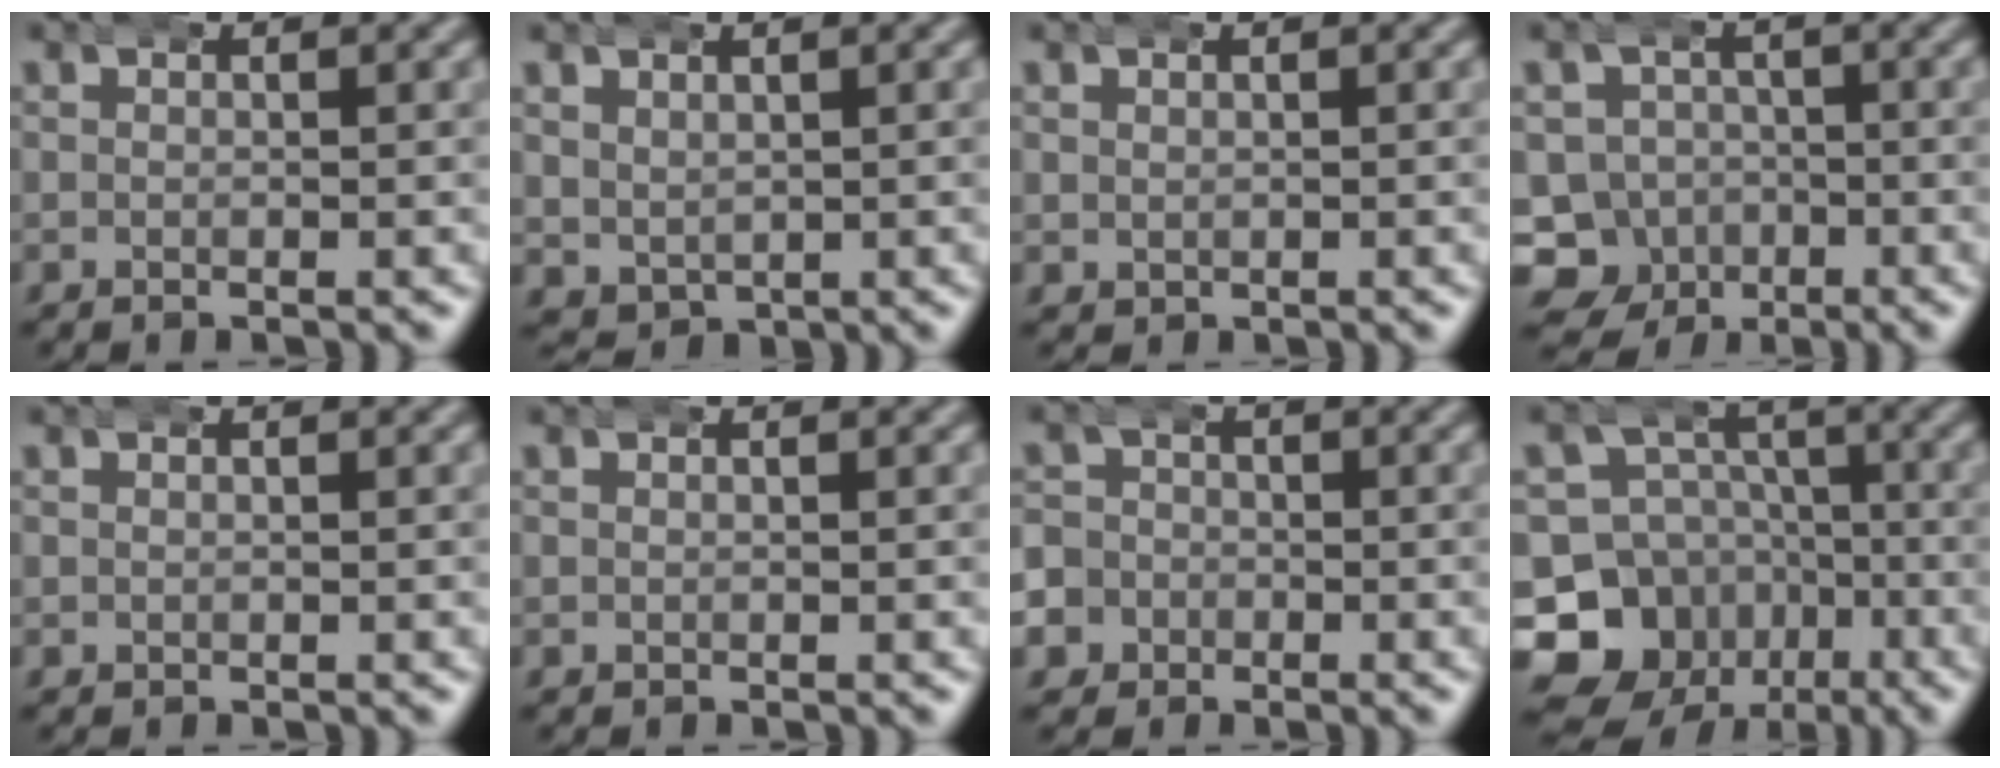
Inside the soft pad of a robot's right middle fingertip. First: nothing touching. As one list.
[{"total": 2.3, "force": [0.2, 2.1, 0.7], "torque": [-0.001, -0.018, 0.020]}, {"total": 0.7, "force": [0.3, 0.7, 0.1], "torque": [-0.006, -0.006, 0.015]}, {"total": 13.5, "force": [-4.8, 12.3, 3.0], "torque": [-0.092, -0.074, -0.072]}, {"total": 0.0}, {"total": 0.0}, {"total": 7.1, "force": [-2.5, 6.6, 1.2], "torque": [-0.041, -0.021, -0.051]}, {"total": 18.7, "force": [-7.4, 16.3, 5.2], "torque": [-0.134, -0.091, -0.110]}]